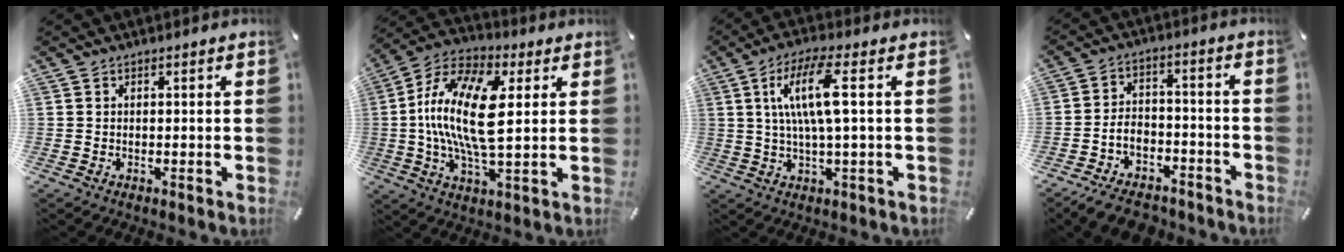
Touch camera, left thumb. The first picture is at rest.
{"total": 18.6, "force": [2.1, 7.4, 17.0], "torque": [-0.365, -0.010, 0.029]}
{"total": 11.5, "force": [2.4, 2.4, 11.0], "torque": [-0.221, -0.001, 0.036]}
{"total": 8.7, "force": [-6.2, 5.2, 3.2], "torque": [-0.057, 0.041, -0.116]}